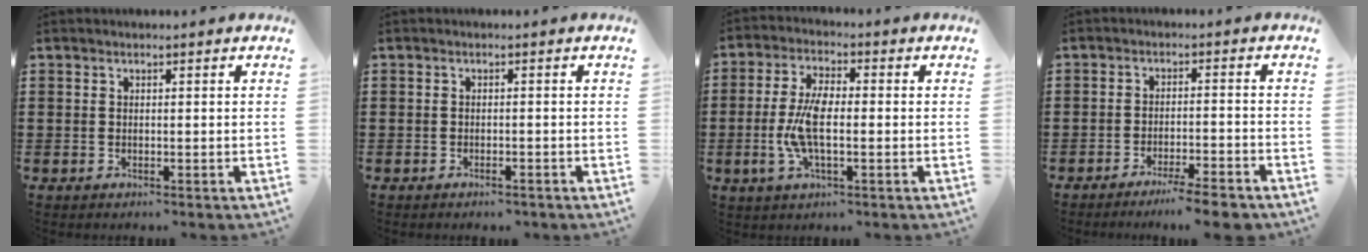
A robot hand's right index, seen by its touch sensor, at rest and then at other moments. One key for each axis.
{"total": 0.8, "fx": -0.7, "fy": 0.0, "fz": 0.4, "tx": -0.011, "ty": -0.004, "tz": -0.012}
{"total": 7.3, "fx": -1.1, "fy": 2.6, "fz": 6.7, "tx": -0.150, "ty": -0.006, "tz": -0.027}
{"total": 5.0, "fx": -4.3, "fy": -0.2, "fz": 2.4, "tx": -0.038, "ty": -0.010, "tz": -0.079}